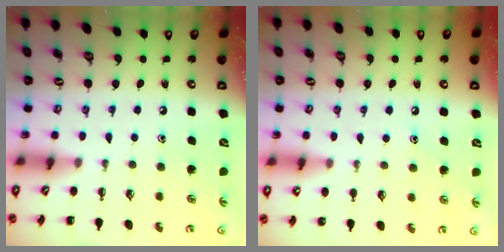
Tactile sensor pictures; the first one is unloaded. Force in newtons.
{"total": 6.7, "press": 6.4, "slide": 1.8}